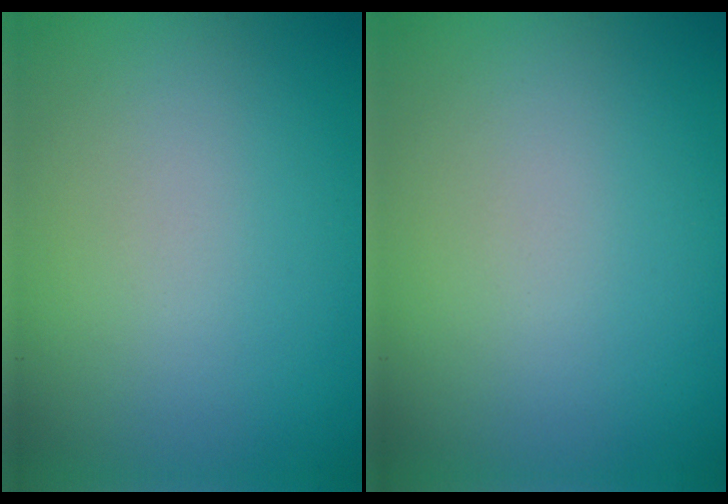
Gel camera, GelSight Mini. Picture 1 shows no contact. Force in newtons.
{"total": 0.0}